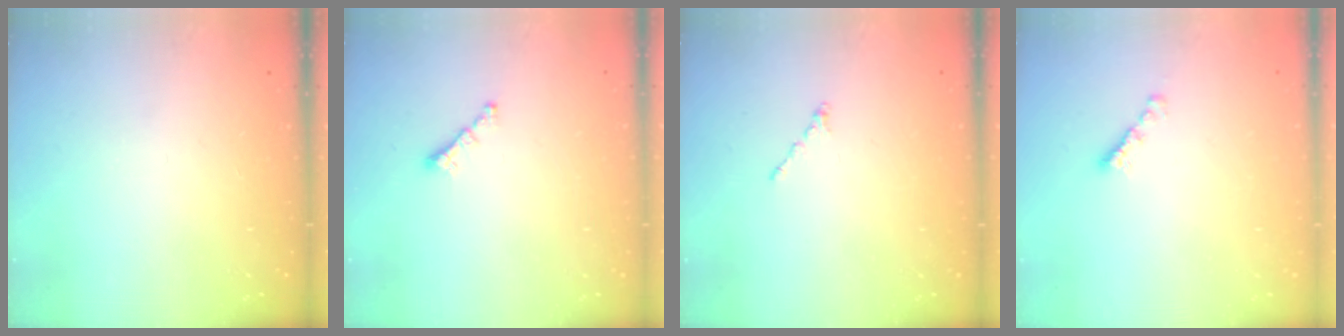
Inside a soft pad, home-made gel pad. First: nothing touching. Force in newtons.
{"total": 1.6, "press": 1.5, "slide": 0.5}
{"total": 0.0}
{"total": 2.1, "press": 2.0, "slide": 0.7}